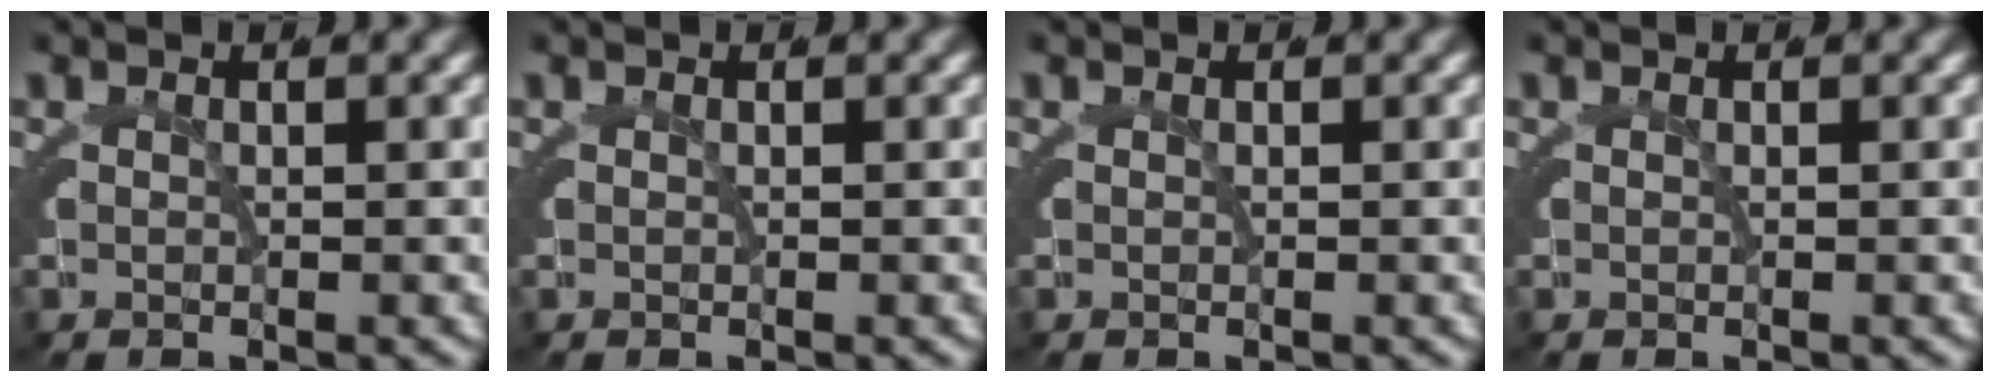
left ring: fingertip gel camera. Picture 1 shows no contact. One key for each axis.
{"total": 0.0}
{"total": 0.0}
{"total": 0.0}